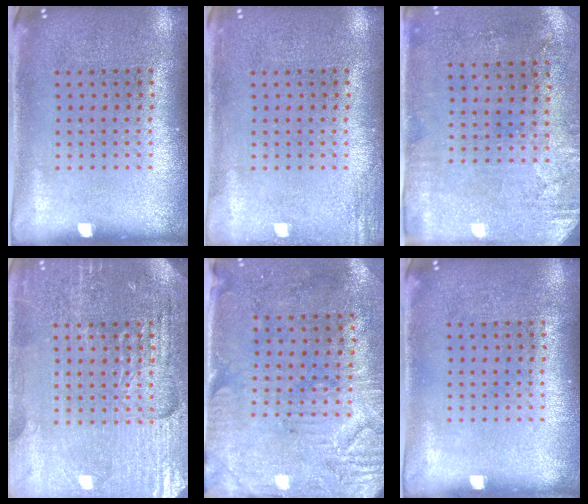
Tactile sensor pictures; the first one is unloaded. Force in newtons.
{"total": 1.4, "press": 1.4, "slide": 0.2}
{"total": 2.9, "press": 2.4, "slide": 1.7}
{"total": 4.2, "press": 4.0, "slide": 1.2}
{"total": 3.1, "press": 2.5, "slide": 1.7}
{"total": 0.0}